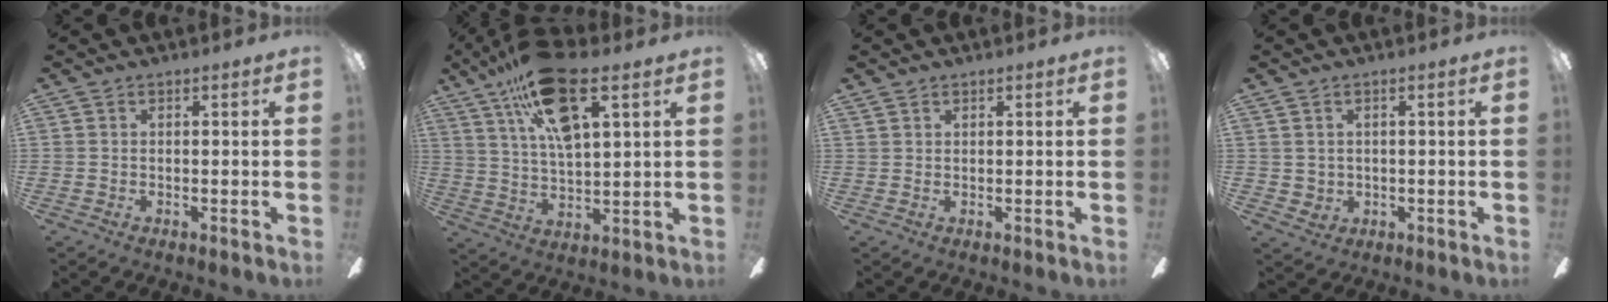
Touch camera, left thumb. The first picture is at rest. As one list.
[{"total": 17.7, "force": [9.9, 6.3, 13.2], "torque": [-0.240, -0.035, 0.167]}, {"total": 1.0, "force": [0.8, 0.6, 0.1], "torque": [-0.002, 0.001, 0.015]}, {"total": 2.7, "force": [1.4, 2.3, 0.1], "torque": [-0.010, -0.001, 0.025]}]